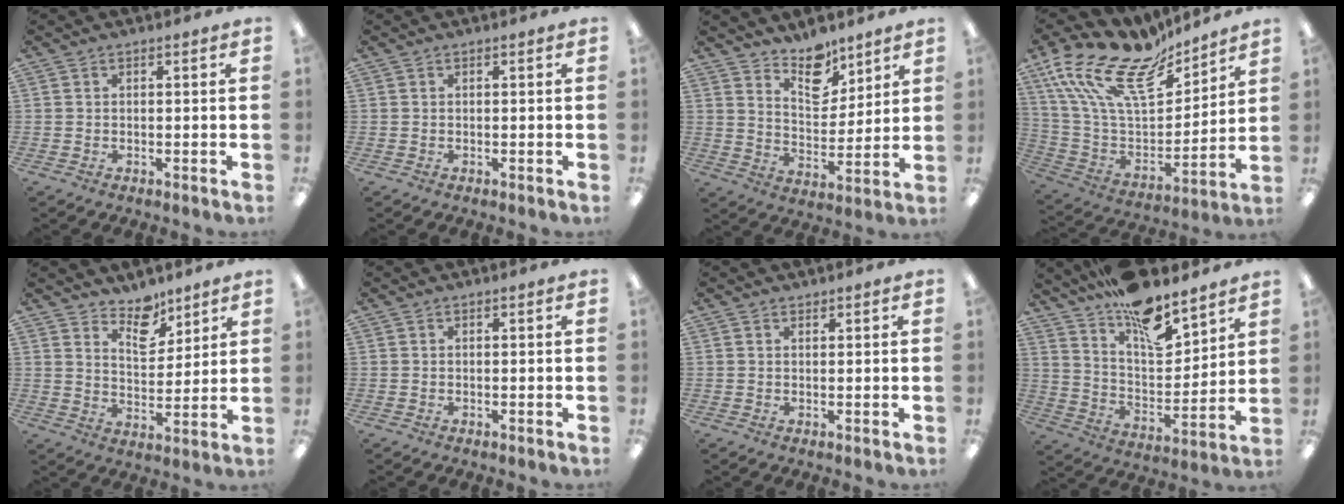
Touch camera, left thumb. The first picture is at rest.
{"total": 0.0}
{"total": 10.8, "force": [9.0, 4.8, 3.6], "torque": [-0.047, -0.067, 0.164]}
{"total": 21.9, "force": [14.6, 10.2, 12.7], "torque": [-0.256, -0.104, 0.256]}
{"total": 8.8, "force": [7.1, 4.3, 2.9], "torque": [-0.033, -0.050, 0.128]}
{"total": 0.0}
{"total": 1.0, "force": [0.9, 0.3, 0.0], "torque": [0.007, -0.005, 0.017]}
{"total": 16.3, "force": [12.4, 6.7, 8.3], "torque": [-0.135, -0.081, 0.217]}